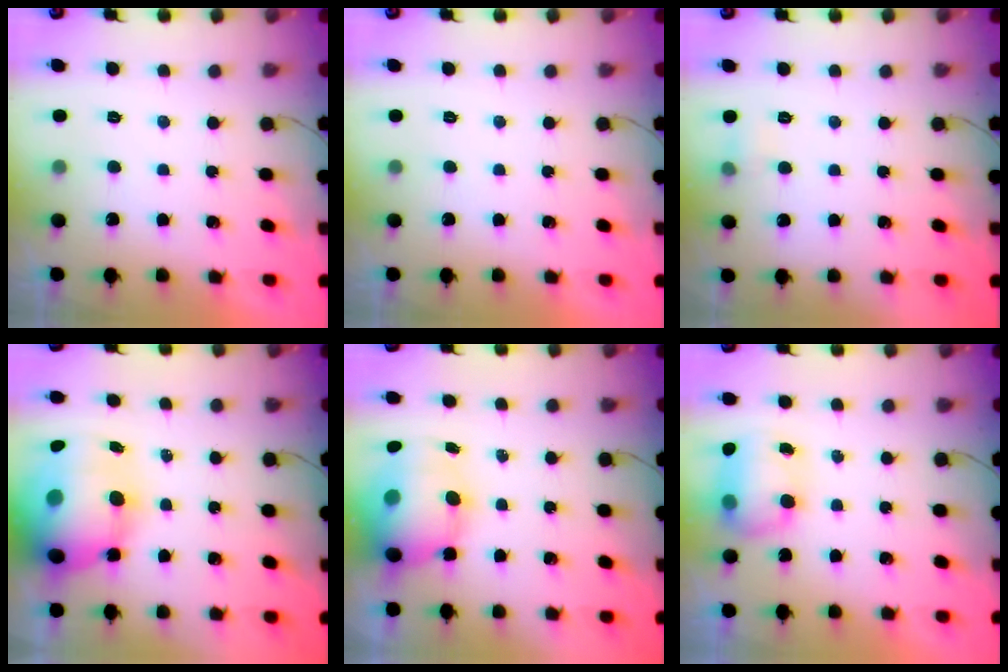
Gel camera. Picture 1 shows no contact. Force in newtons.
{"total": 0.0}
{"total": 4.1, "press": 3.9, "slide": 1.3}
{"total": 20.4, "press": 19.8, "slide": 4.8}
{"total": 12.7, "press": 12.4, "slide": 2.8}
{"total": 11.7, "press": 9.3, "slide": 7.1}